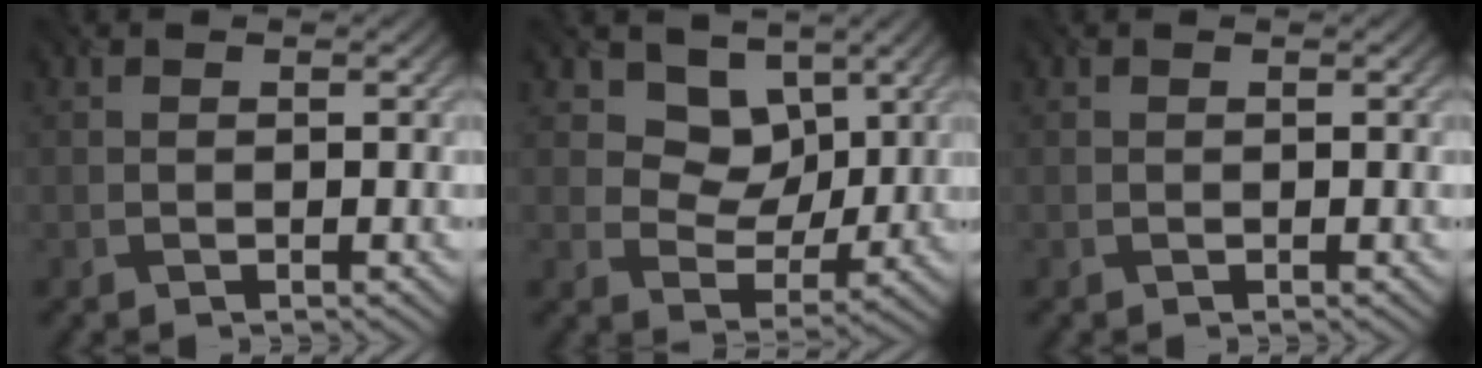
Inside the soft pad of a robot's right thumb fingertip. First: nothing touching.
{"total": 8.0, "force": [4.2, 5.8, 3.7], "torque": [-0.080, -0.027, 0.082]}
{"total": 0.0}